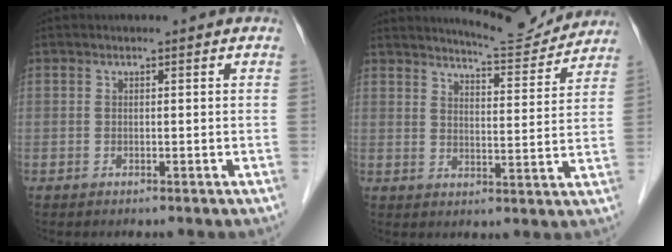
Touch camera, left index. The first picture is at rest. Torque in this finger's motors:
{"motor_torque": [1.02, -1.12, 0.31, 0.05]}